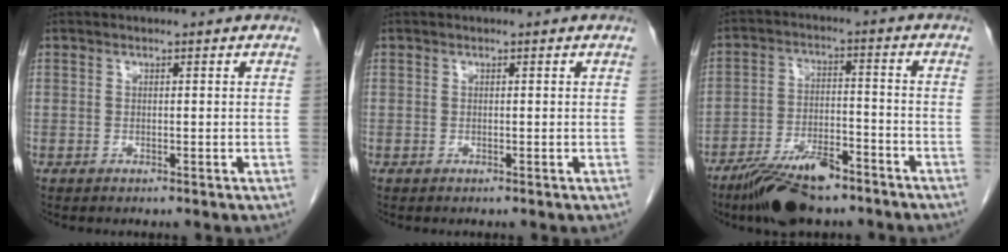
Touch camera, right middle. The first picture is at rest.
{"total": 0.0}
{"total": 11.1, "force": [-8.3, 3.3, 6.6], "torque": [-0.117, -0.008, -0.145]}